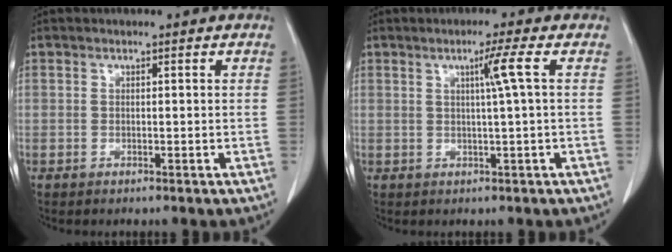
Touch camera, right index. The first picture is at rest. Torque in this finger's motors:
{"motor_torque": [-0.03, 0.20, 0.04, 0.02]}